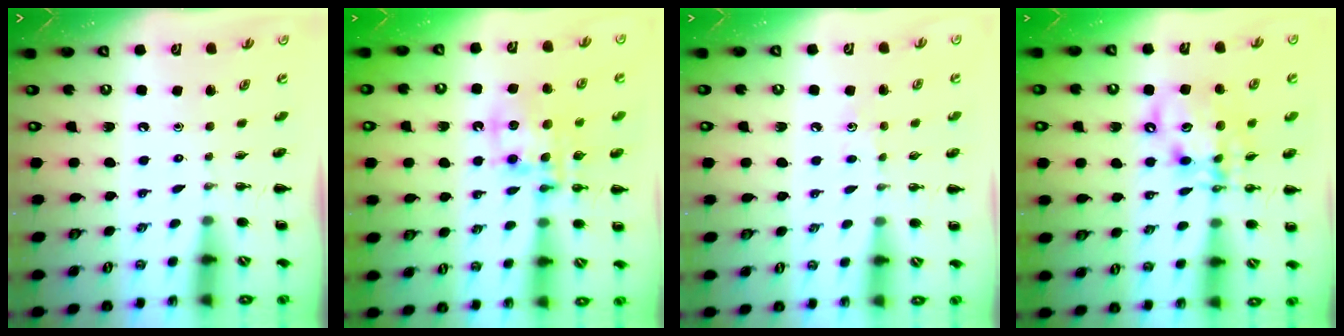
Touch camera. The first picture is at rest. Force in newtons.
{"total": 12.2, "press": 11.7, "slide": 3.2}
{"total": 4.7, "press": 4.4, "slide": 1.5}
{"total": 12.8, "press": 12.3, "slide": 3.6}